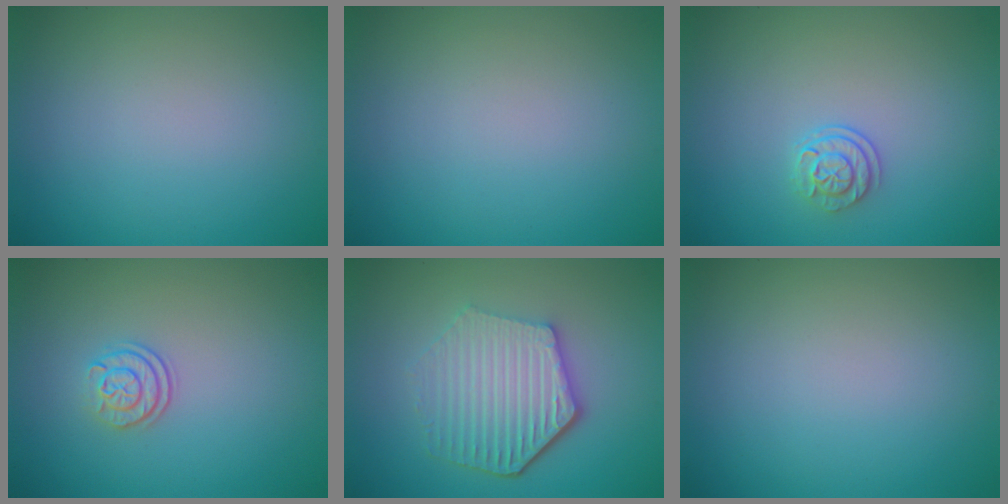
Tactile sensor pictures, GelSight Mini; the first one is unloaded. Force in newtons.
{"total": 0.0}
{"total": 1.9, "press": 1.6, "slide": 1.1}
{"total": 2.1, "press": 1.7, "slide": 1.3}
{"total": 5.8, "press": 4.4, "slide": 3.7}
{"total": 0.0}